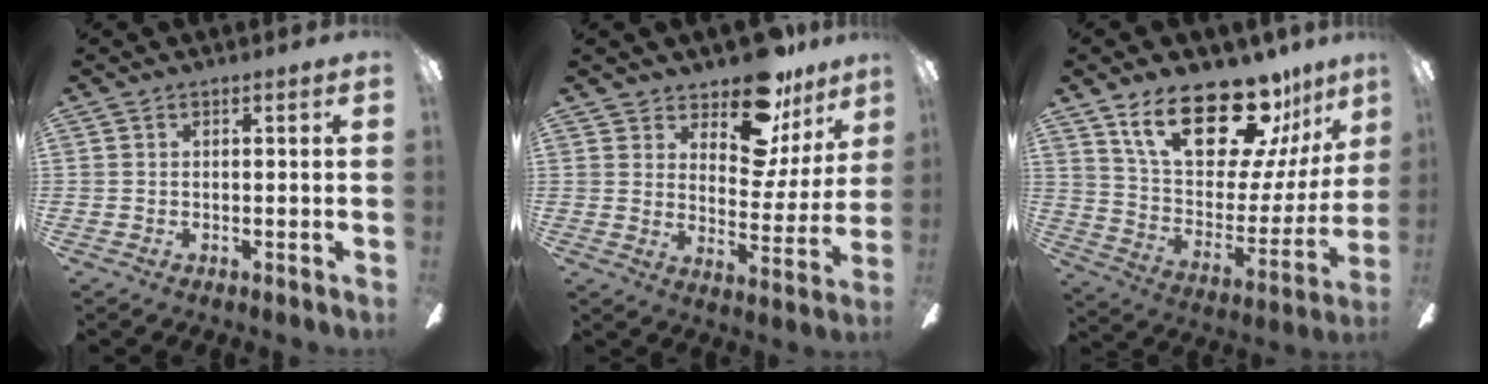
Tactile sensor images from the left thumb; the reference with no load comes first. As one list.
[{"total": 15.4, "force": [12.4, 6.3, 6.8], "torque": [-0.111, -0.084, 0.216]}, {"total": 24.5, "force": [16.5, 10.3, 14.8], "torque": [-0.241, -0.099, 0.290]}]